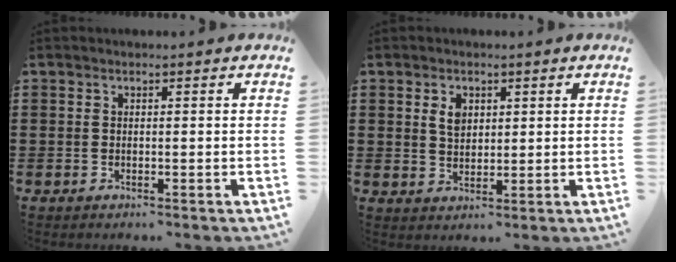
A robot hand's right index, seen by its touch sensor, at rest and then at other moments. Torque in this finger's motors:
{"motor_torque": [0.29, 0.24, 0.30, 0.08]}